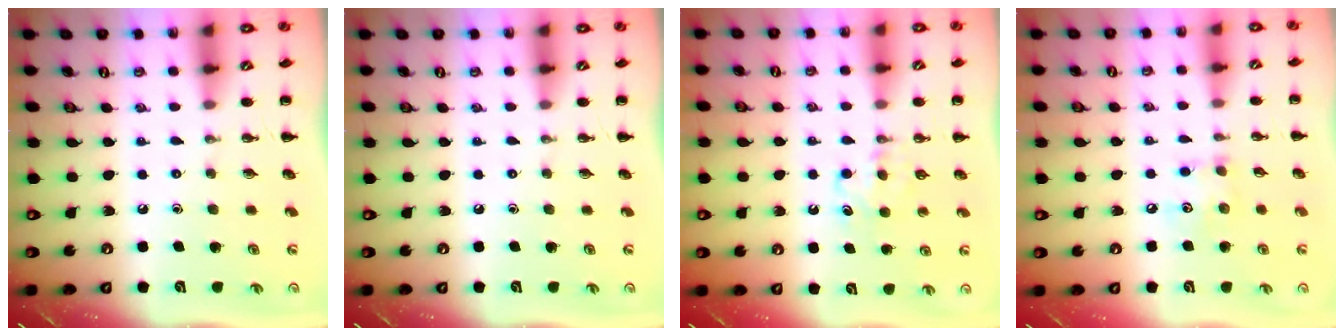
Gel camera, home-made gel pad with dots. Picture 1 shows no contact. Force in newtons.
{"total": 0.0}
{"total": 5.2, "press": 5.0, "slide": 1.6}
{"total": 5.8, "press": 5.8, "slide": 0.5}